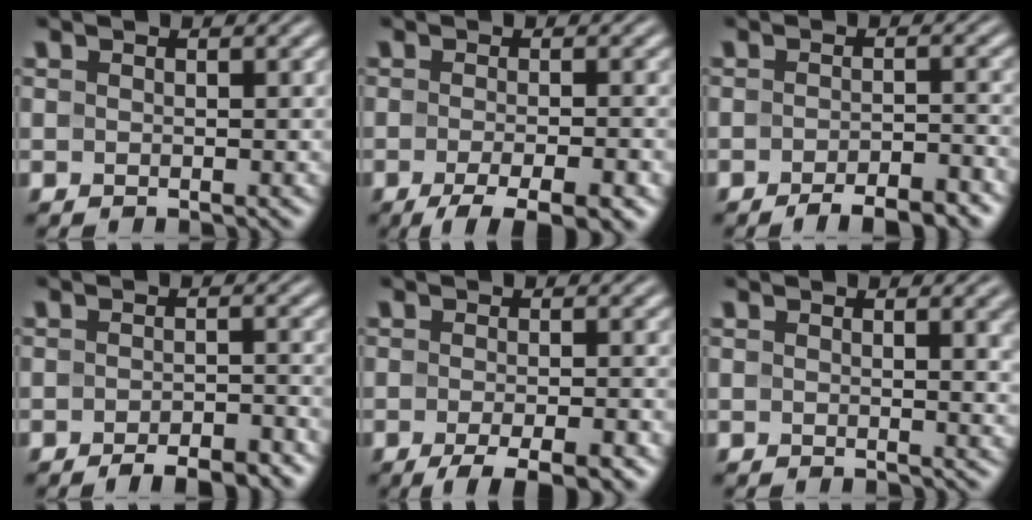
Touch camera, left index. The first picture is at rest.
{"total": 5.7, "force": [-3.1, 1.3, 4.5], "torque": [-0.066, -0.004, -0.047]}
{"total": 4.8, "force": [-3.5, 1.2, 2.9], "torque": [-0.039, 0.002, -0.051]}
{"total": 4.0, "force": [-3.0, 1.1, 2.4], "torque": [-0.030, 0.002, -0.040]}
{"total": 5.1, "force": [-2.8, 1.2, 4.0], "torque": [-0.058, -0.002, -0.042]}
{"total": 3.8, "force": [1.1, 1.4, 3.4], "torque": [-0.027, 0.003, 0.014]}